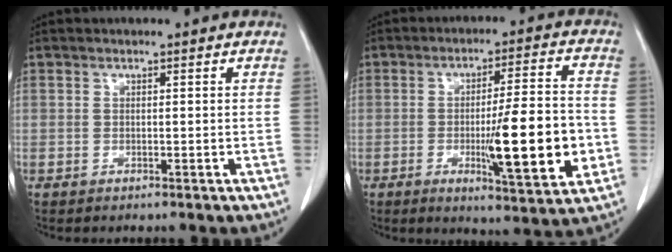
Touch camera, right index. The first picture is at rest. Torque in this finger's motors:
{"motor_torque": [1.83, -0.02, 0.76, 0.18]}